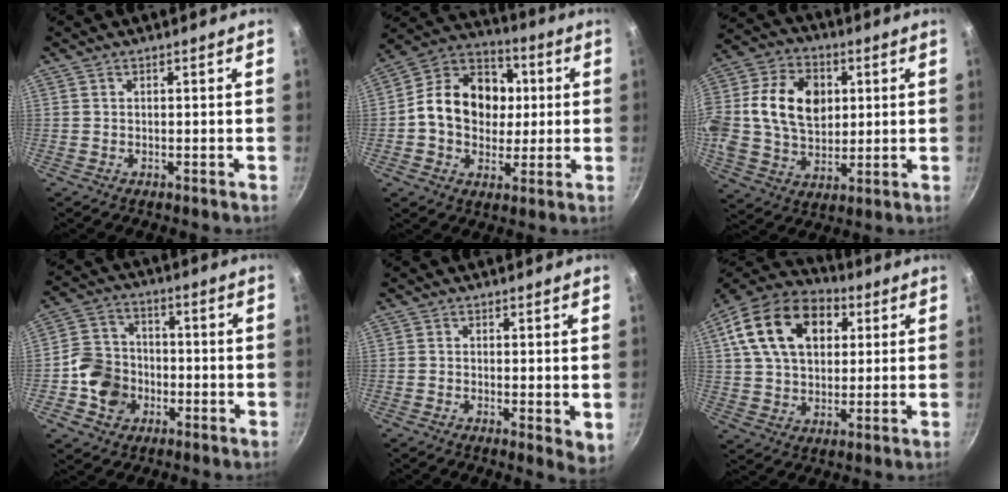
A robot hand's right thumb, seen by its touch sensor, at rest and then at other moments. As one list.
[{"total": 16.9, "force": [1.2, 13.4, 10.3], "torque": [-0.138, 0.021, 0.003]}, {"total": 20.2, "force": [3.2, 14.7, 13.6], "torque": [-0.245, 0.019, 0.048]}, {"total": 10.1, "force": [-2.7, 8.7, 4.3], "torque": [-0.055, 0.030, -0.059]}, {"total": 4.0, "force": [0.2, 1.6, 3.6], "torque": [-0.045, -0.012, 0.002]}, {"total": 19.9, "force": [6.6, 13.2, 13.3], "torque": [-0.215, 0.009, 0.102]}]